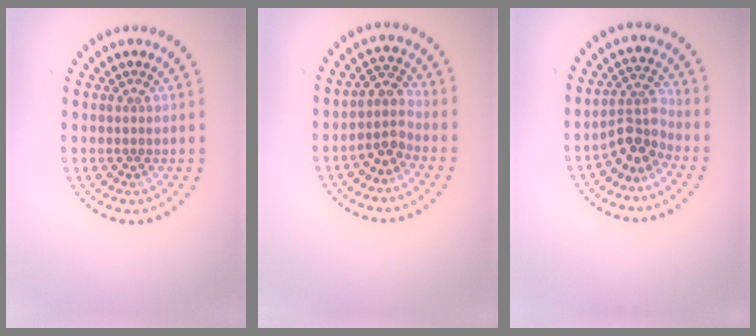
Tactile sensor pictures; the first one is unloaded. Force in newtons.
{"total": 2.4, "press": 1.9, "slide": 1.5}
{"total": 3.0, "press": 2.3, "slide": 2.0}